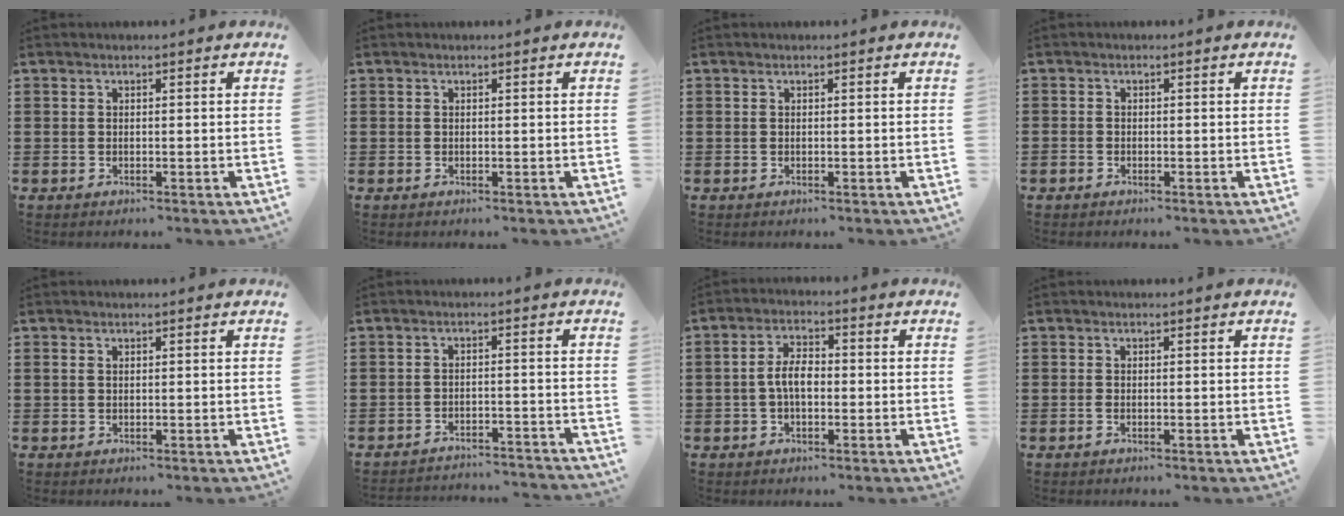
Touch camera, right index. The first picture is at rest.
{"total": 0.0}
{"total": 0.0}
{"total": 0.7, "force": [-0.6, 0.4, 0.2], "torque": [-0.005, -0.002, -0.011]}
{"total": 0.6, "force": [0.2, 0.4, 0.3], "torque": [-0.008, 0.003, 0.003]}
{"total": 2.8, "force": [-2.8, -0.2, 0.3], "torque": [-0.010, -0.002, -0.058]}
{"total": 4.5, "force": [-0.5, 2.1, 3.9], "torque": [-0.085, 0.002, -0.012]}
{"total": 0.7, "force": [-0.4, 0.2, 0.5], "torque": [-0.012, -0.005, -0.006]}